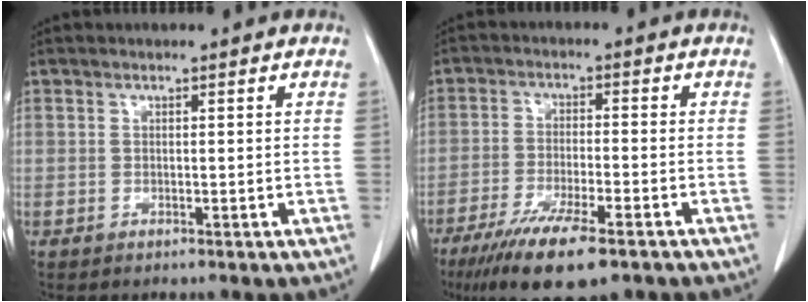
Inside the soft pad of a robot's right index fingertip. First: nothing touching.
{"total": 11.8, "force": [-7.9, 2.2, 8.5], "torque": [-0.143, -0.026, -0.126]}